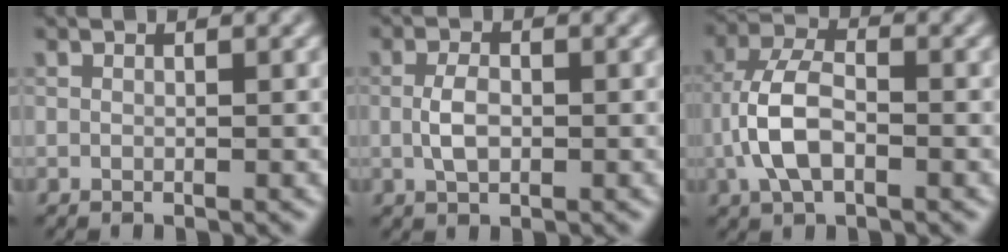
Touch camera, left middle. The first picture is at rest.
{"total": 2.4, "force": [-0.1, 1.3, 1.9], "torque": [-0.043, 0.000, -0.003]}
{"total": 5.1, "force": [-1.4, 2.5, 4.1], "torque": [-0.088, 0.008, -0.034]}